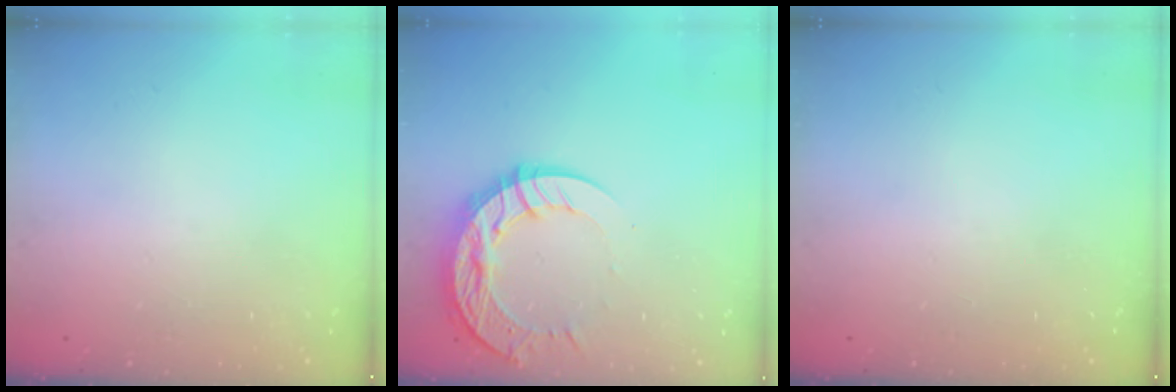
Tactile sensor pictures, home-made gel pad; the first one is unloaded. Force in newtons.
{"total": 14.0, "press": 14.0, "slide": 1.3}
{"total": 0.0}